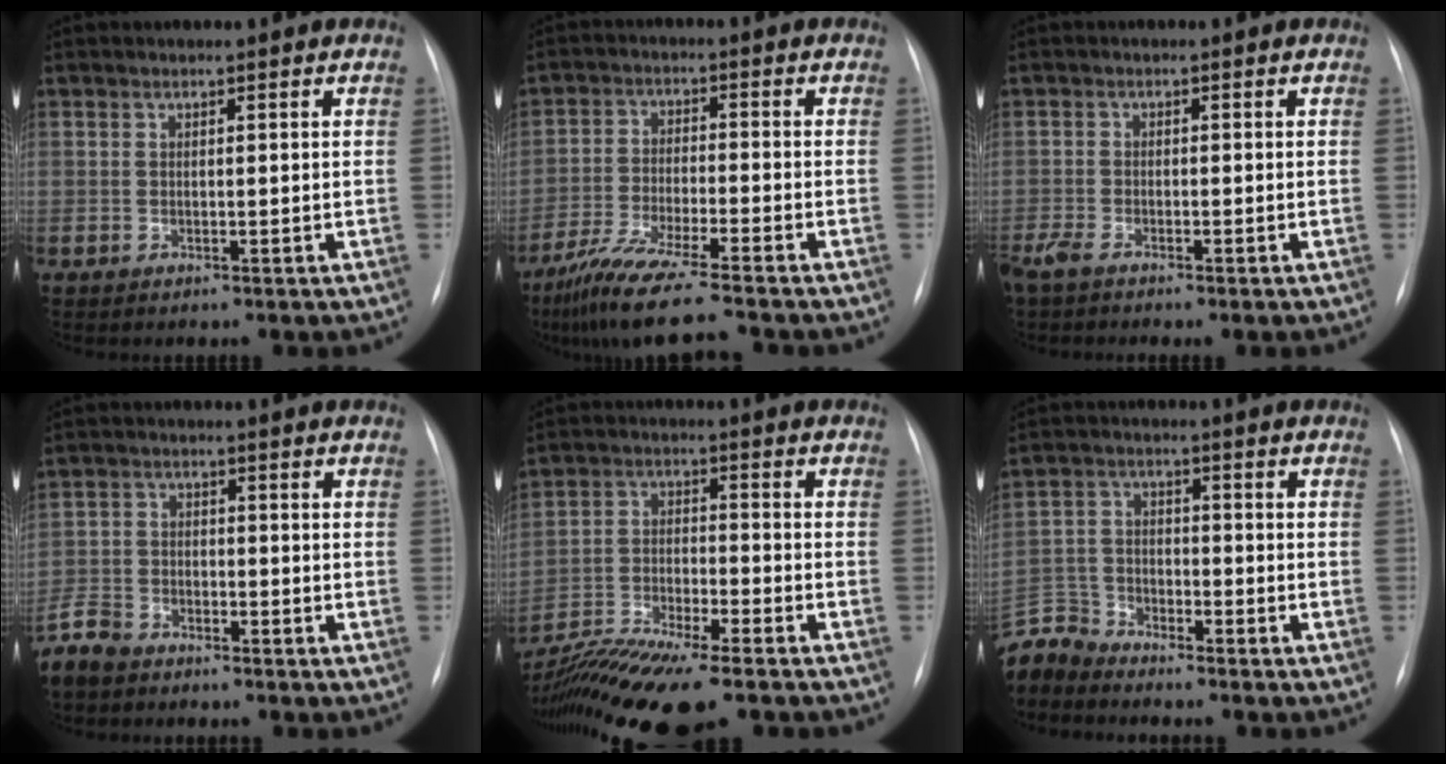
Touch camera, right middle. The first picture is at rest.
{"total": 10.6, "force": [-8.4, -0.1, 6.4], "torque": [-0.115, -0.036, -0.149]}
{"total": 3.2, "force": [-2.5, 0.6, 1.8], "torque": [-0.039, -0.007, -0.050]}
{"total": 5.3, "force": [-4.6, 2.3, 1.3], "torque": [-0.031, -0.009, -0.093]}
{"total": 14.0, "force": [-11.6, 1.1, 7.8], "torque": [-0.148, -0.019, -0.197]}
{"total": 7.4, "force": [-7.2, 1.6, -0.2], "torque": [0.001, 0.008, -0.149]}